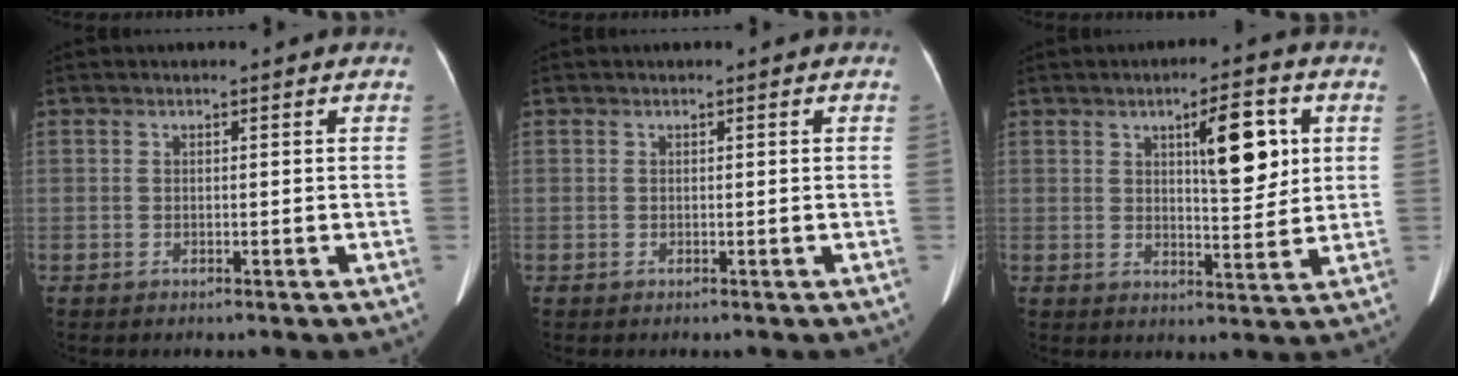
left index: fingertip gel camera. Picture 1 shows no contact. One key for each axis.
{"total": 0.0}
{"total": 8.4, "fx": 2.8, "fy": 2.3, "fz": 7.6, "tx": -0.108, "ty": 0.004, "tz": 0.042}